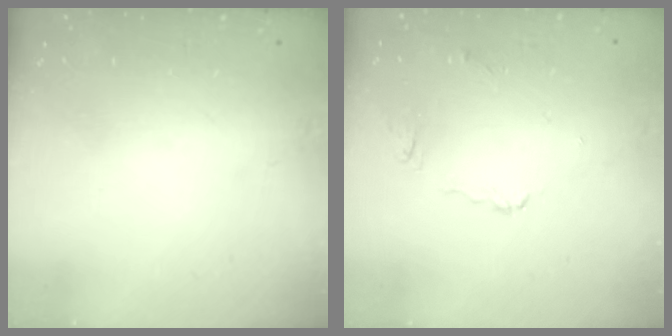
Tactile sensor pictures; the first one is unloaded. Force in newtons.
{"total": 4.3, "press": 4.2, "slide": 0.6}